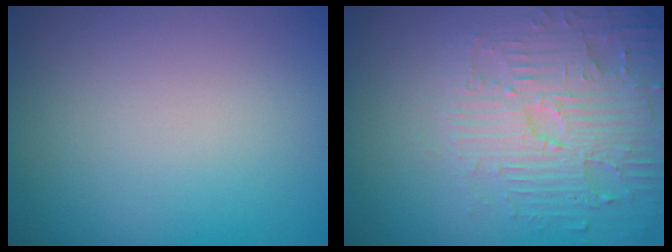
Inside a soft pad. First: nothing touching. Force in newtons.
{"total": 4.5, "press": 4.1, "slide": 1.8}